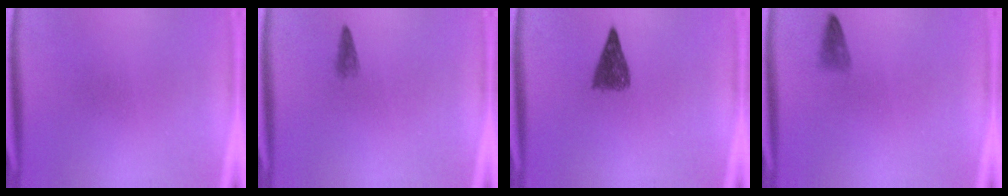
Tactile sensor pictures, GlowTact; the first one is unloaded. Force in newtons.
{"total": 1.1}
{"total": 4.0}
{"total": 1.2}